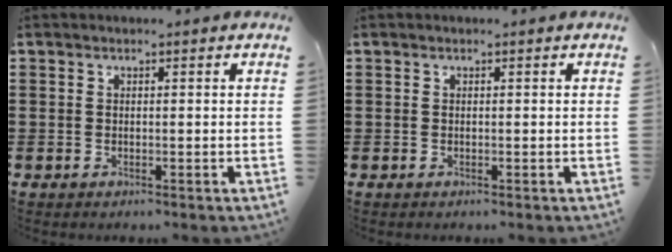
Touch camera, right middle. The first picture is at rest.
{"total": 0.0}